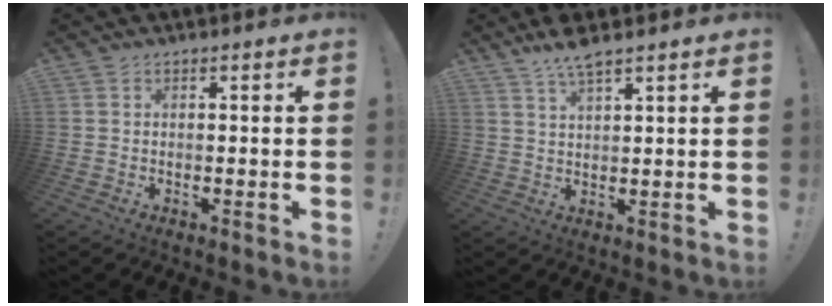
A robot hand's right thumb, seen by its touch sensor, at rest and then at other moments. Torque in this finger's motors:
{"motor_torque": [0.00, 0.00, -0.16, 0.22, 0.00]}